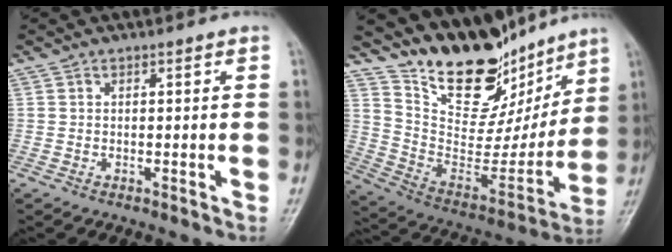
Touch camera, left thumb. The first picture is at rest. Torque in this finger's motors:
{"motor_torque": [1.22, -0.36, 1.41, -1.37, 0.02]}